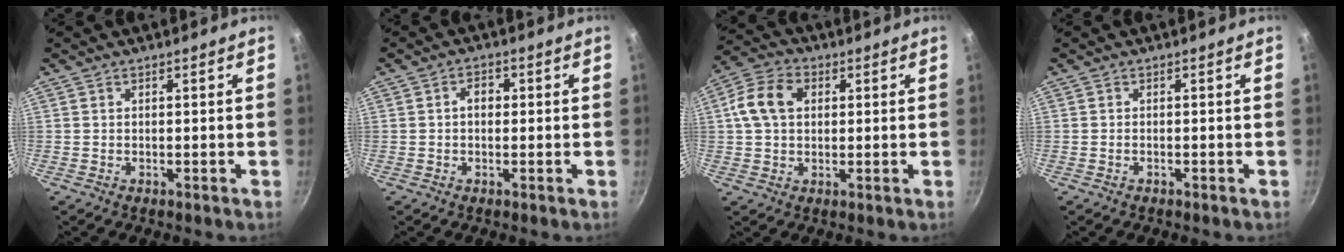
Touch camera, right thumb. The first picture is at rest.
{"total": 2.5, "force": [0.1, 1.8, 1.7], "torque": [-0.019, 0.012, -0.002]}
{"total": 9.0, "force": [1.9, 6.5, 6.0], "torque": [-0.113, 0.018, 0.030]}
{"total": 0.0}